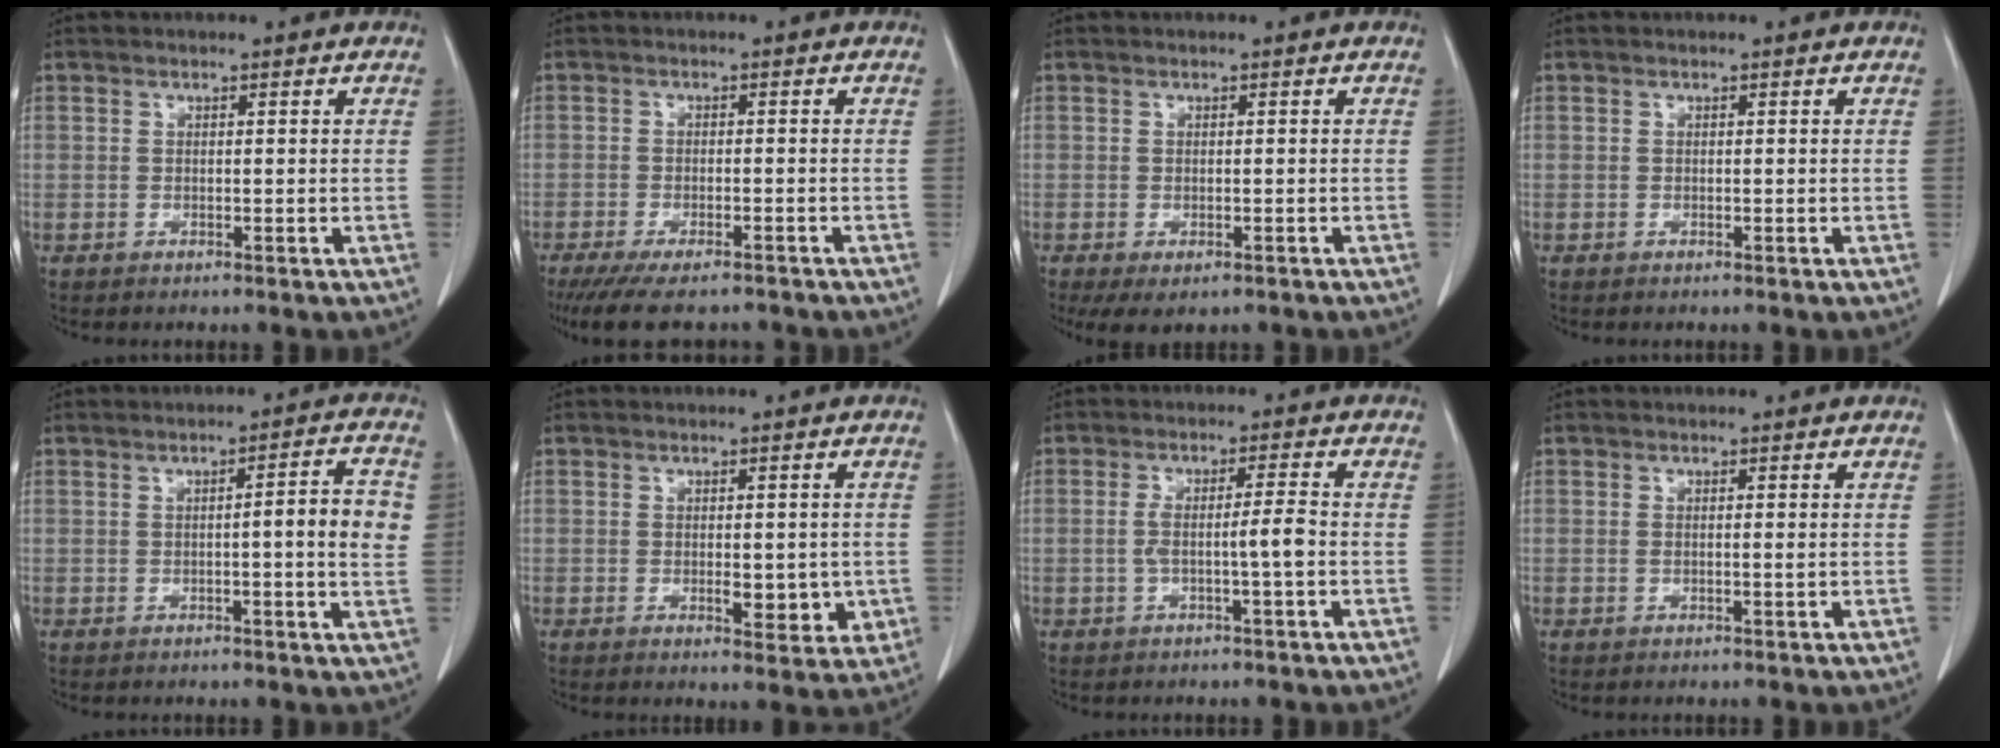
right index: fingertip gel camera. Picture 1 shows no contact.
{"total": 10.6, "force": [-9.2, 2.2, 4.9], "torque": [-0.074, -0.019, -0.134]}
{"total": 5.5, "force": [-3.9, 2.1, 3.2], "torque": [-0.046, -0.012, -0.056]}
{"total": 0.0}
{"total": 6.3, "force": [0.2, 0.4, 6.3], "torque": [-0.084, 0.007, -0.002]}
{"total": 5.0, "force": [-0.8, 2.2, 4.5], "torque": [-0.052, -0.007, -0.005]}
{"total": 3.5, "force": [-0.8, -0.2, 3.4], "torque": [-0.063, 0.008, -0.011]}
{"total": 0.7, "force": [0.0, 0.0, 0.7], "torque": [-0.015, -0.002, -0.001]}